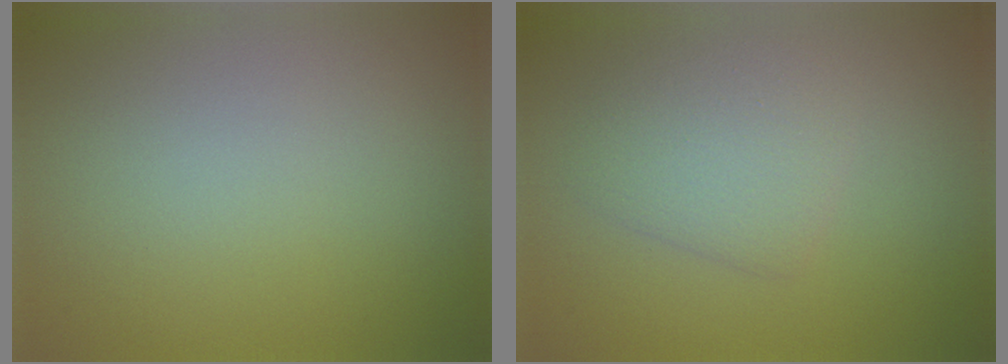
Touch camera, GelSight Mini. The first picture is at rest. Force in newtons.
{"total": 3.0, "press": 3.0, "slide": 0.0}